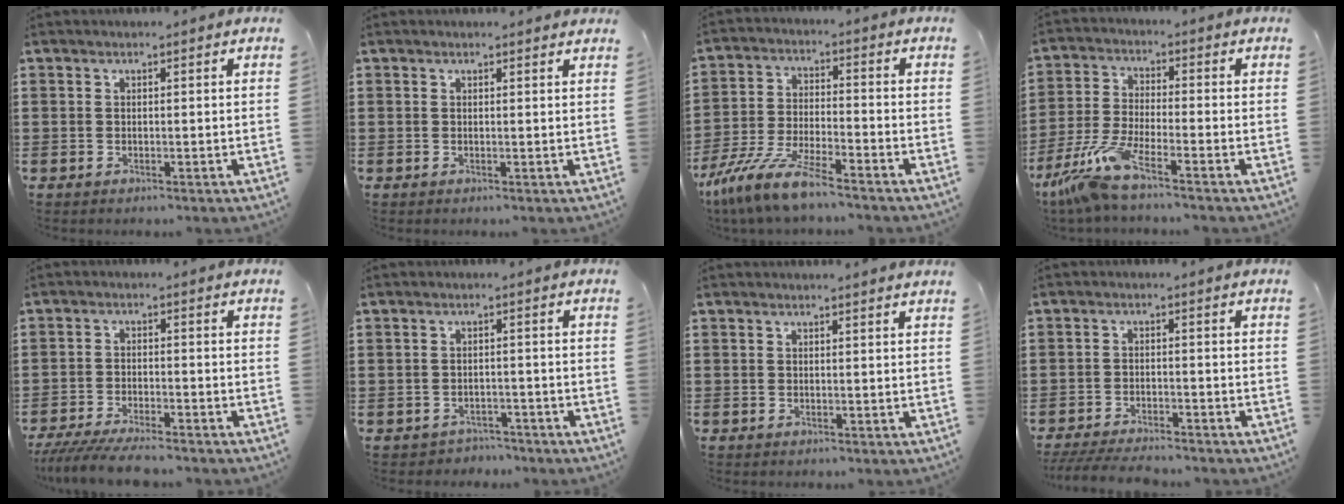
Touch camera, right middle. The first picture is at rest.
{"total": 0.5, "force": [0.5, 0.1, 0.2], "torque": [0.002, -0.002, 0.008]}
{"total": 8.9, "force": [-7.8, 0.2, 4.2], "torque": [-0.100, -0.004, -0.156]}
{"total": 7.6, "force": [-5.9, 0.6, 4.8], "torque": [-0.123, -0.020, -0.119]}
{"total": 5.3, "force": [-4.9, 0.3, 1.9], "torque": [-0.043, -0.011, -0.095]}
{"total": 1.9, "force": [-1.9, 0.5, -0.3], "torque": [-0.005, -0.001, -0.043]}
{"total": 0.6, "force": [0.5, 0.0, 0.1], "torque": [0.004, -0.004, 0.009]}
{"total": 4.1, "force": [-4.0, 0.4, 1.1], "torque": [-0.031, -0.007, -0.083]}